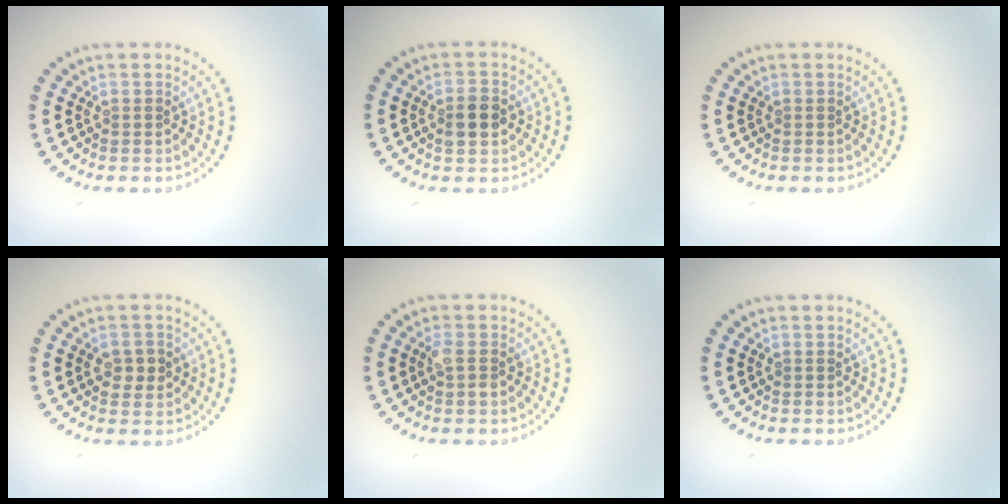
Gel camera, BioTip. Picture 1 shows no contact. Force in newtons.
{"total": 2.9, "press": 2.9, "slide": 0.2}
{"total": 0.0}
{"total": 2.2, "press": 2.2, "slide": 0.3}
{"total": 1.5, "press": 1.5, "slide": 0.4}
{"total": 0.0}